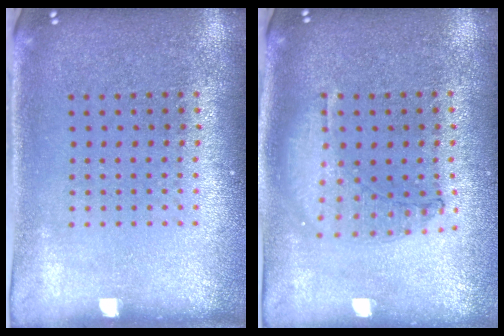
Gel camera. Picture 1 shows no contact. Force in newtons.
{"total": 0.9, "press": 0.9, "slide": 0.2}